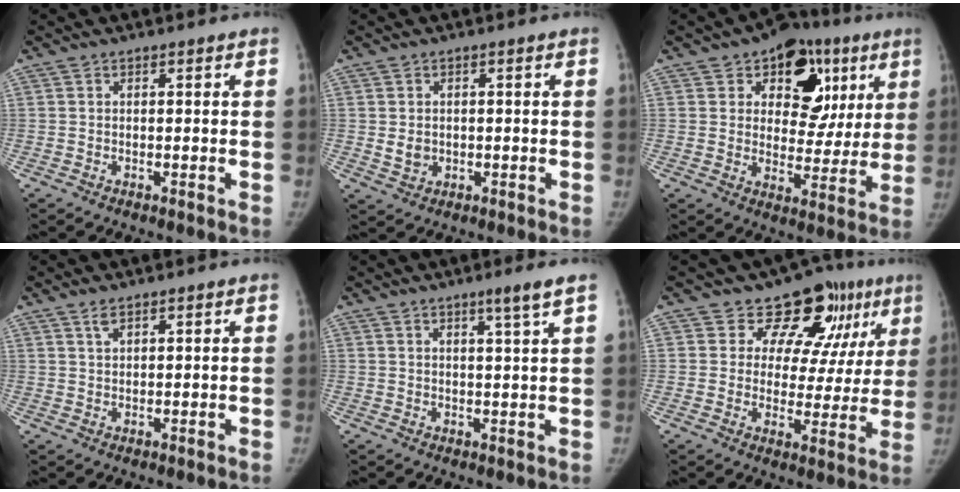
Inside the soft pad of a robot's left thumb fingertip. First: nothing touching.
{"total": 3.1, "force": [0.0, 2.6, 1.7], "torque": [-0.019, -0.002, 0.007]}
{"total": 16.8, "force": [7.4, 11.4, 9.9], "torque": [-0.062, -0.012, 0.099]}
{"total": 2.0, "force": [1.4, 0.9, 1.1], "torque": [-0.018, -0.004, 0.029]}
{"total": 3.4, "force": [2.2, -0.6, 2.5], "torque": [-0.040, -0.020, 0.039]}
{"total": 14.8, "force": [8.7, 9.1, 7.8], "torque": [-0.036, -0.034, 0.105]}